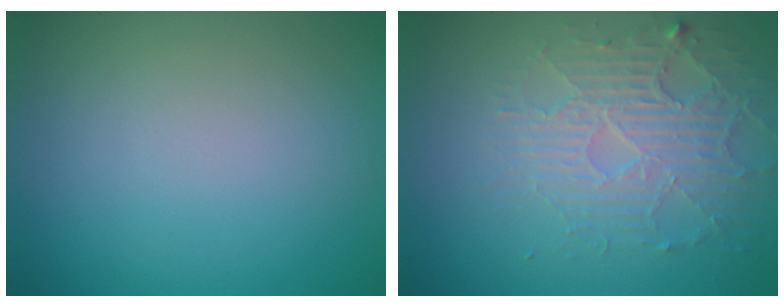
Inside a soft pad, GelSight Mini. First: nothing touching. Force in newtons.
{"total": 3.9, "press": 3.4, "slide": 1.9}